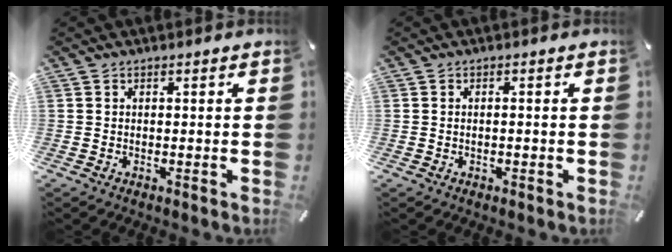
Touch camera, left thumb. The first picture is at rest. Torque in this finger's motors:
{"motor_torque": [-0.13, -0.39, -0.14, -0.02, -0.01]}